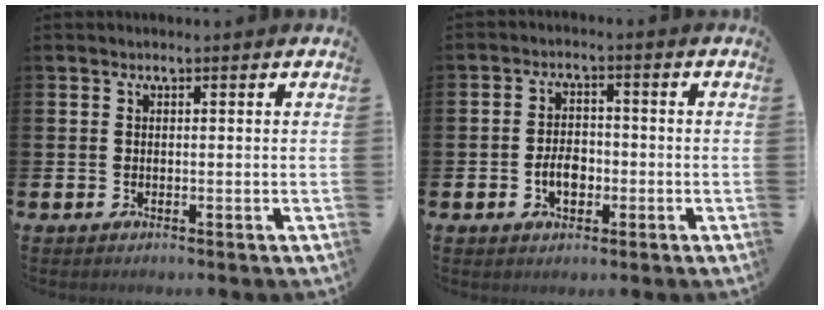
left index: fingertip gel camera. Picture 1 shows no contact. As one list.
[{"total": 3.9, "force": [-1.2, 2.6, 2.7], "torque": [-0.040, 0.001, -0.026]}]